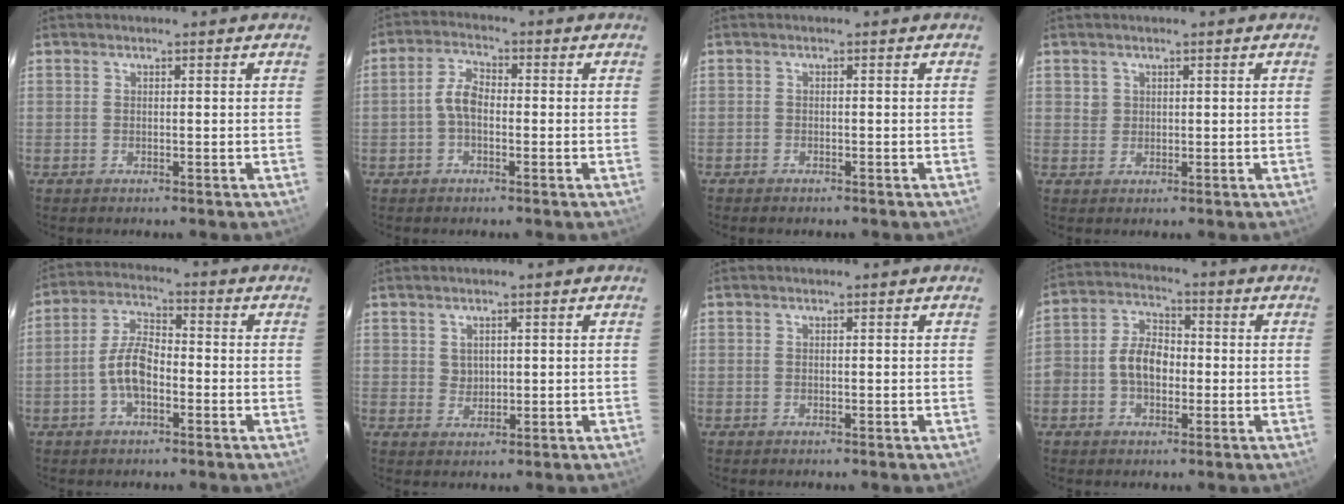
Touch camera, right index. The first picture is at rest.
{"total": 4.3, "force": [-1.0, 2.3, 3.5], "torque": [-0.075, 0.016, -0.019]}
{"total": 1.3, "force": [-1.1, 0.6, 0.2], "torque": [-0.013, 0.001, -0.020]}
{"total": 1.8, "force": [0.7, 1.7, 0.1], "torque": [0.004, 0.006, 0.010]}
{"total": 7.3, "force": [-2.4, 3.5, 5.9], "torque": [-0.124, 0.016, -0.044]}
{"total": 2.2, "force": [0.9, 1.9, 0.6], "torque": [-0.005, 0.005, 0.020]}
{"total": 0.0}
{"total": 7.7, "force": [-1.4, 5.4, 5.4], "torque": [-0.103, 0.025, -0.026]}